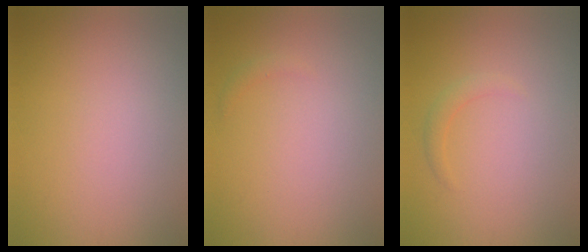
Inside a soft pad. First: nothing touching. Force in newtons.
{"total": 0.6, "press": 0.5, "slide": 0.1}
{"total": 1.1, "press": 1.1, "slide": 0.2}